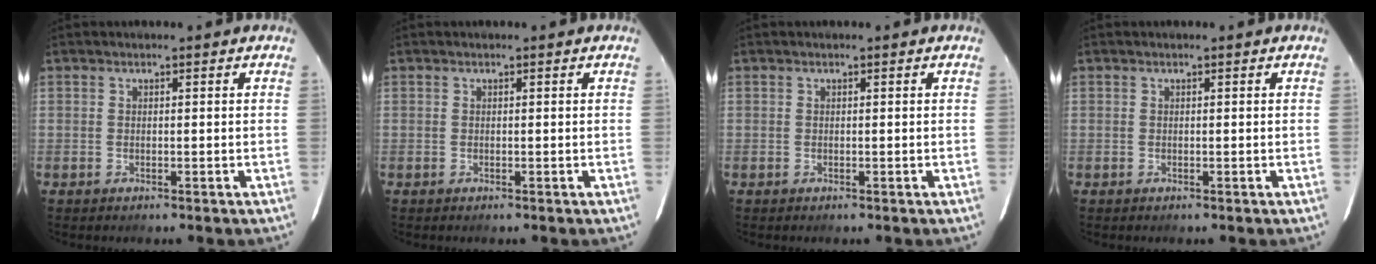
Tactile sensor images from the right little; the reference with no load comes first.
{"total": 0.0}
{"total": 0.0}
{"total": 0.0}